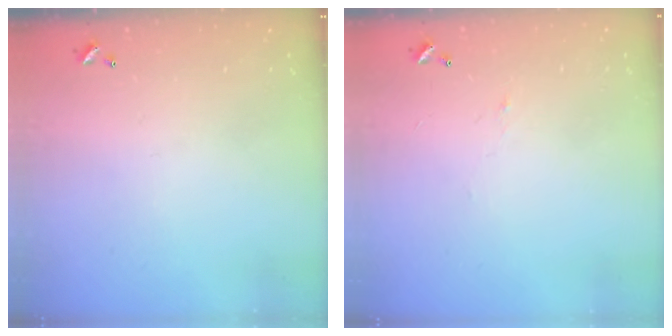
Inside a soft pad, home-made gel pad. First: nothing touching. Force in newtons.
{"total": 0.8, "press": 0.6, "slide": 0.6}